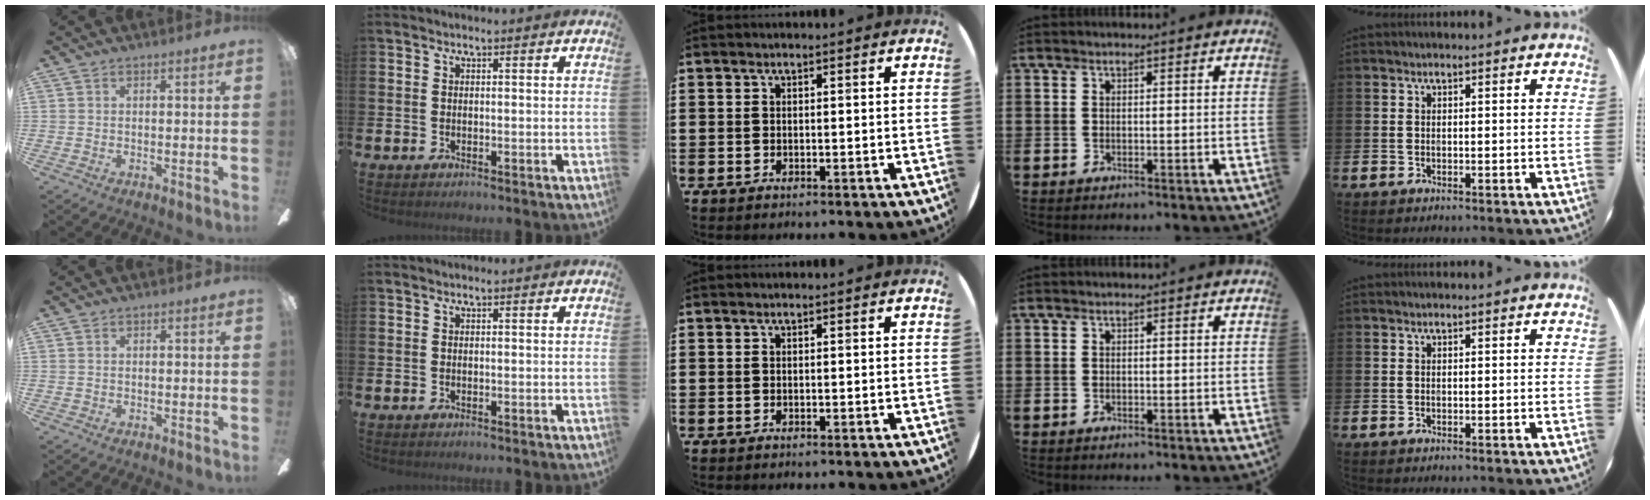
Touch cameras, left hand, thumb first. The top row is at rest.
{}